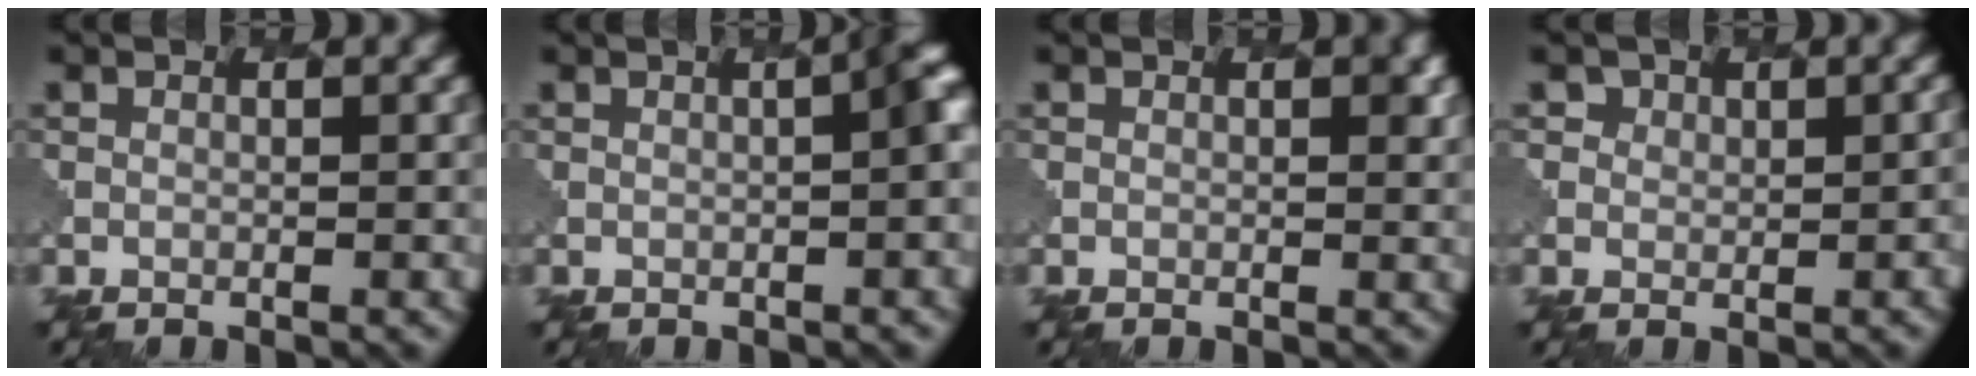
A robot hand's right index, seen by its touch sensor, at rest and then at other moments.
{"total": 3.7, "force": [0.1, 0.8, 3.6], "torque": [-0.036, 0.014, 0.000]}
{"total": 1.3, "force": [0.4, 0.6, 1.1], "torque": [-0.012, -0.001, 0.000]}
{"total": 2.6, "force": [1.2, 2.2, 0.6], "torque": [0.003, 0.003, 0.006]}